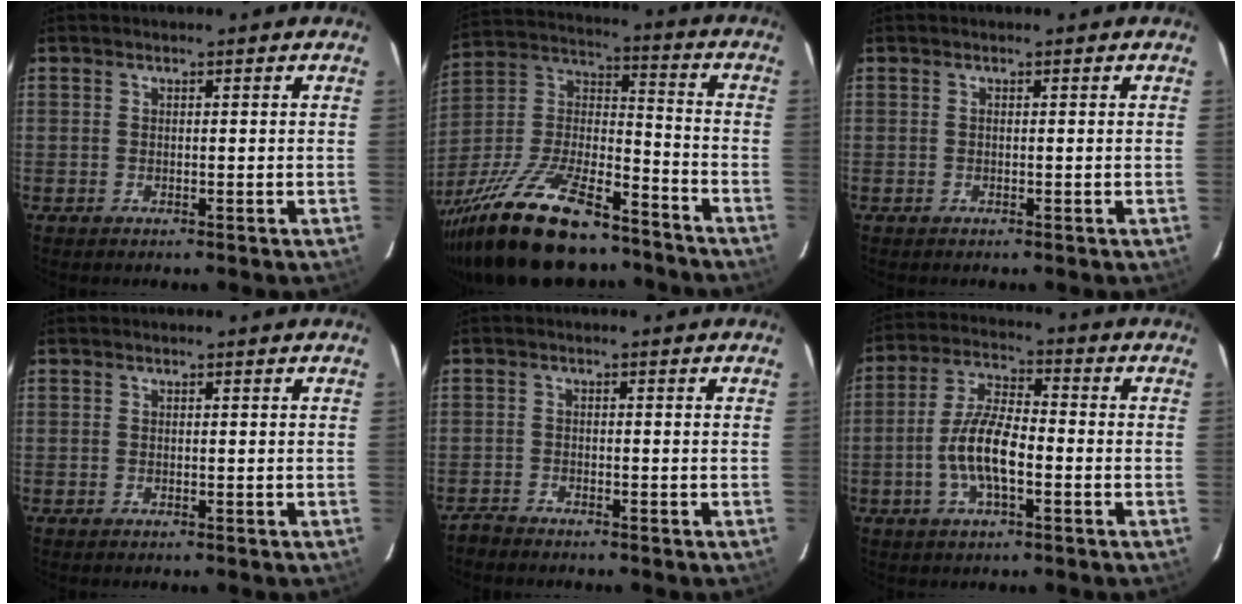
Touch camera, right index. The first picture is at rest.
{"total": 27.7, "force": [-20.0, 9.6, 16.6], "torque": [-0.335, -0.015, -0.321]}
{"total": 0.0}
{"total": 0.0}
{"total": 1.9, "force": [-1.8, 0.3, 0.5], "torque": [-0.021, -0.006, -0.037]}
{"total": 9.7, "force": [-2.8, 3.3, 8.7], "torque": [-0.179, 0.006, -0.054]}